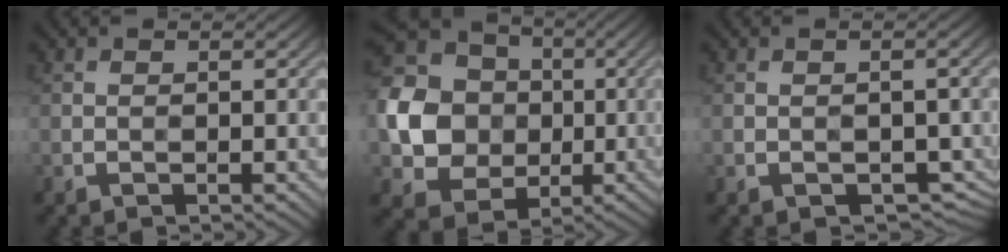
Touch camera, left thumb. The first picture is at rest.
{"total": 13.8, "force": [-0.6, 11.9, 6.9], "torque": [-0.202, -0.017, -0.023]}
{"total": 3.5, "force": [-1.2, 2.1, 2.5], "torque": [-0.037, -0.013, -0.010]}